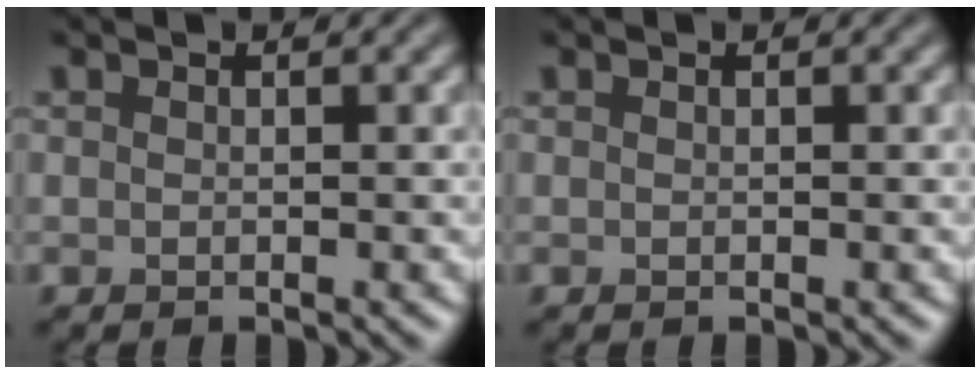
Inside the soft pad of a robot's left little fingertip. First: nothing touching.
{"total": 0.0}